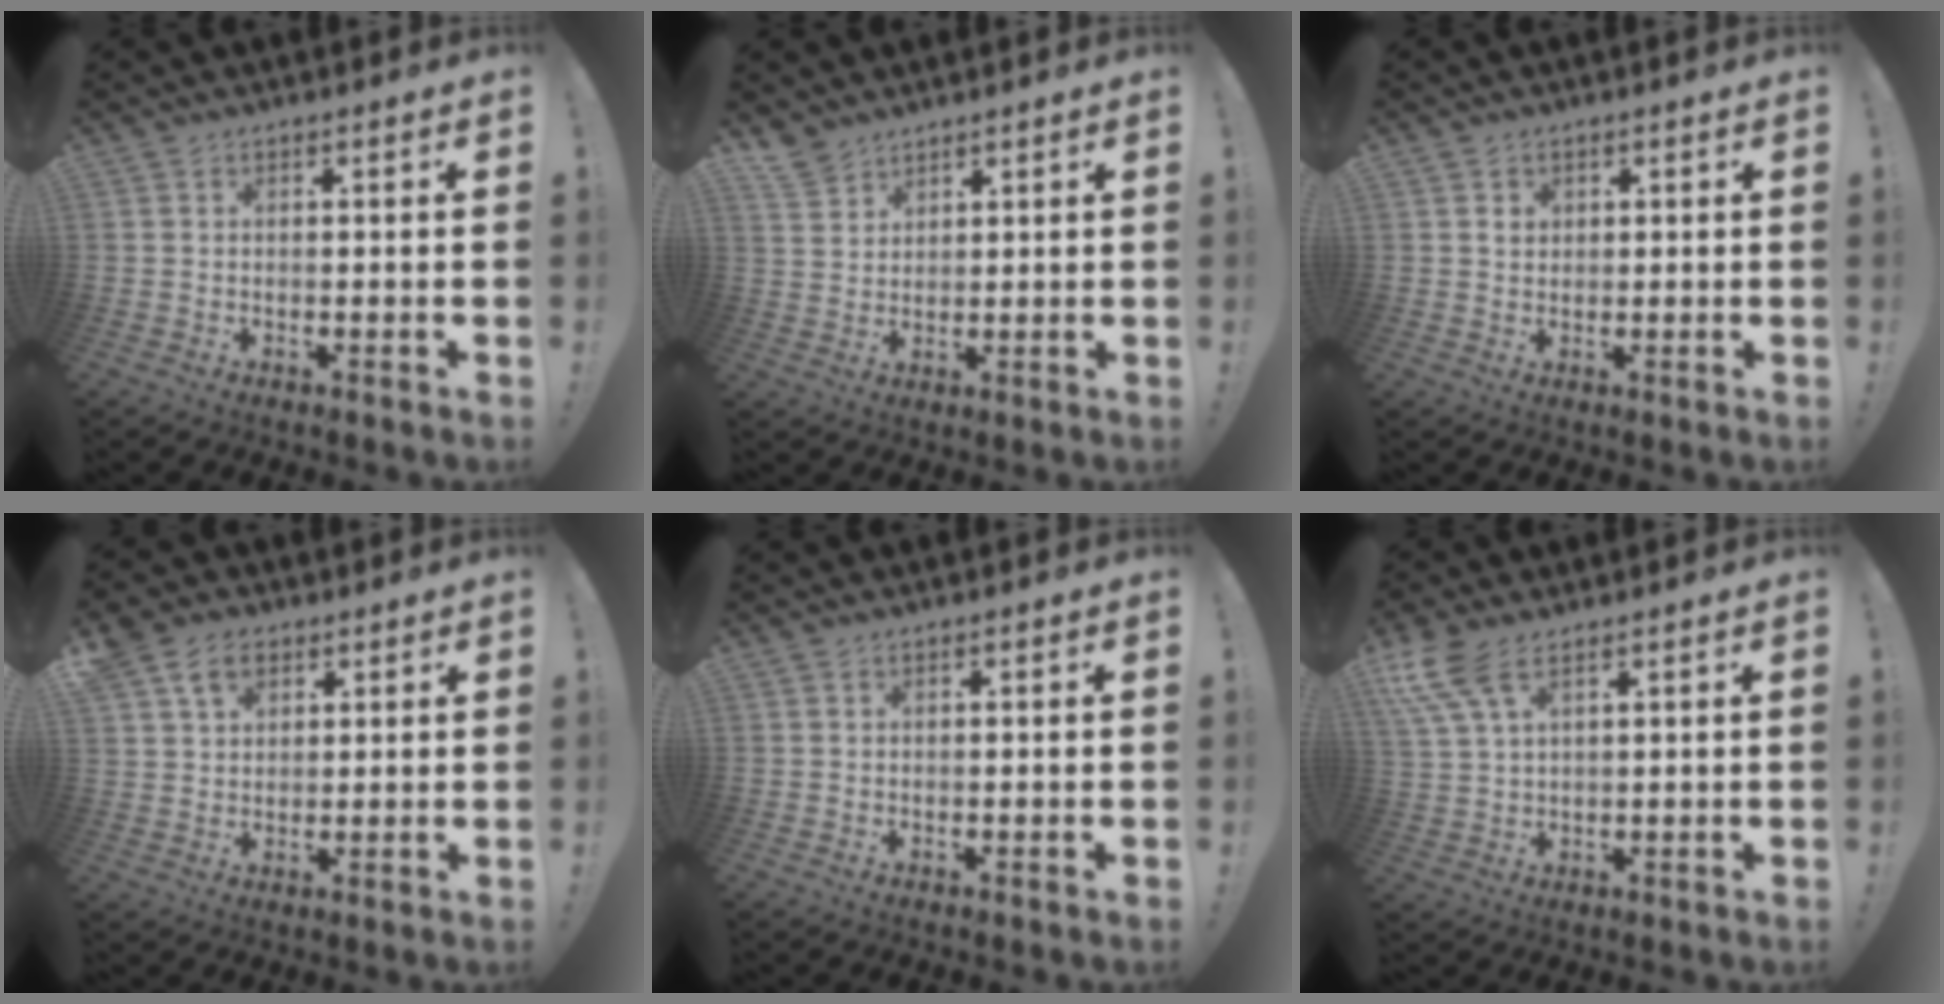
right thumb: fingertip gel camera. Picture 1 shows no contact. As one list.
[{"total": 5.2, "force": [4.3, 2.8, 0.9], "torque": [-0.016, -0.030, 0.084]}, {"total": 2.0, "force": [0.9, 1.7, 0.7], "torque": [0.000, -0.002, 0.013]}, {"total": 7.4, "force": [3.9, 5.4, 3.2], "torque": [-0.046, -0.011, 0.075]}, {"total": 0.0}, {"total": 8.3, "force": [5.2, 2.7, 5.9], "torque": [-0.128, -0.018, 0.101]}]